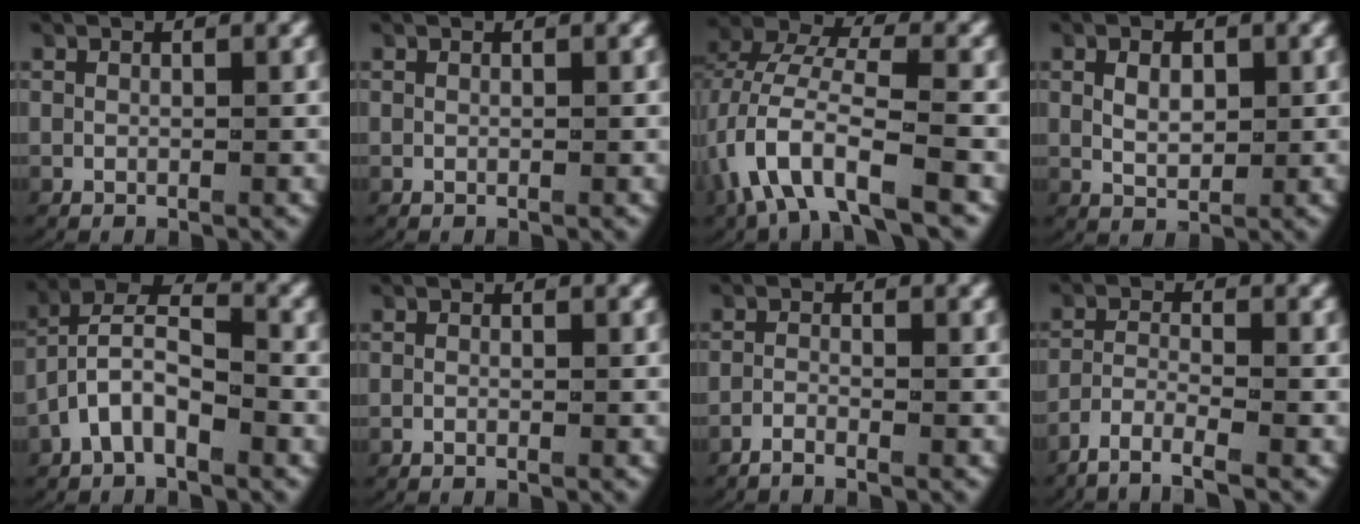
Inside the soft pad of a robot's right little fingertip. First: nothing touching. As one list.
[{"total": 0.0}, {"total": 6.2, "force": [-1.7, 3.2, 5.0], "torque": [-0.124, -0.013, -0.022]}, {"total": 2.4, "force": [0.5, 1.5, 1.9], "torque": [-0.029, -0.010, 0.019]}, {"total": 4.4, "force": [-0.6, 3.2, 3.0], "torque": [-0.058, -0.004, -0.019]}, {"total": 0.5, "force": [-0.5, 0.2, 0.2], "torque": [-0.004, 0.000, -0.011]}, {"total": 2.0, "force": [-1.9, 0.2, 0.6], "torque": [-0.018, -0.006, -0.036]}, {"total": 5.0, "force": [-4.4, 0.9, 2.2], "torque": [-0.038, -0.014, -0.070]}]